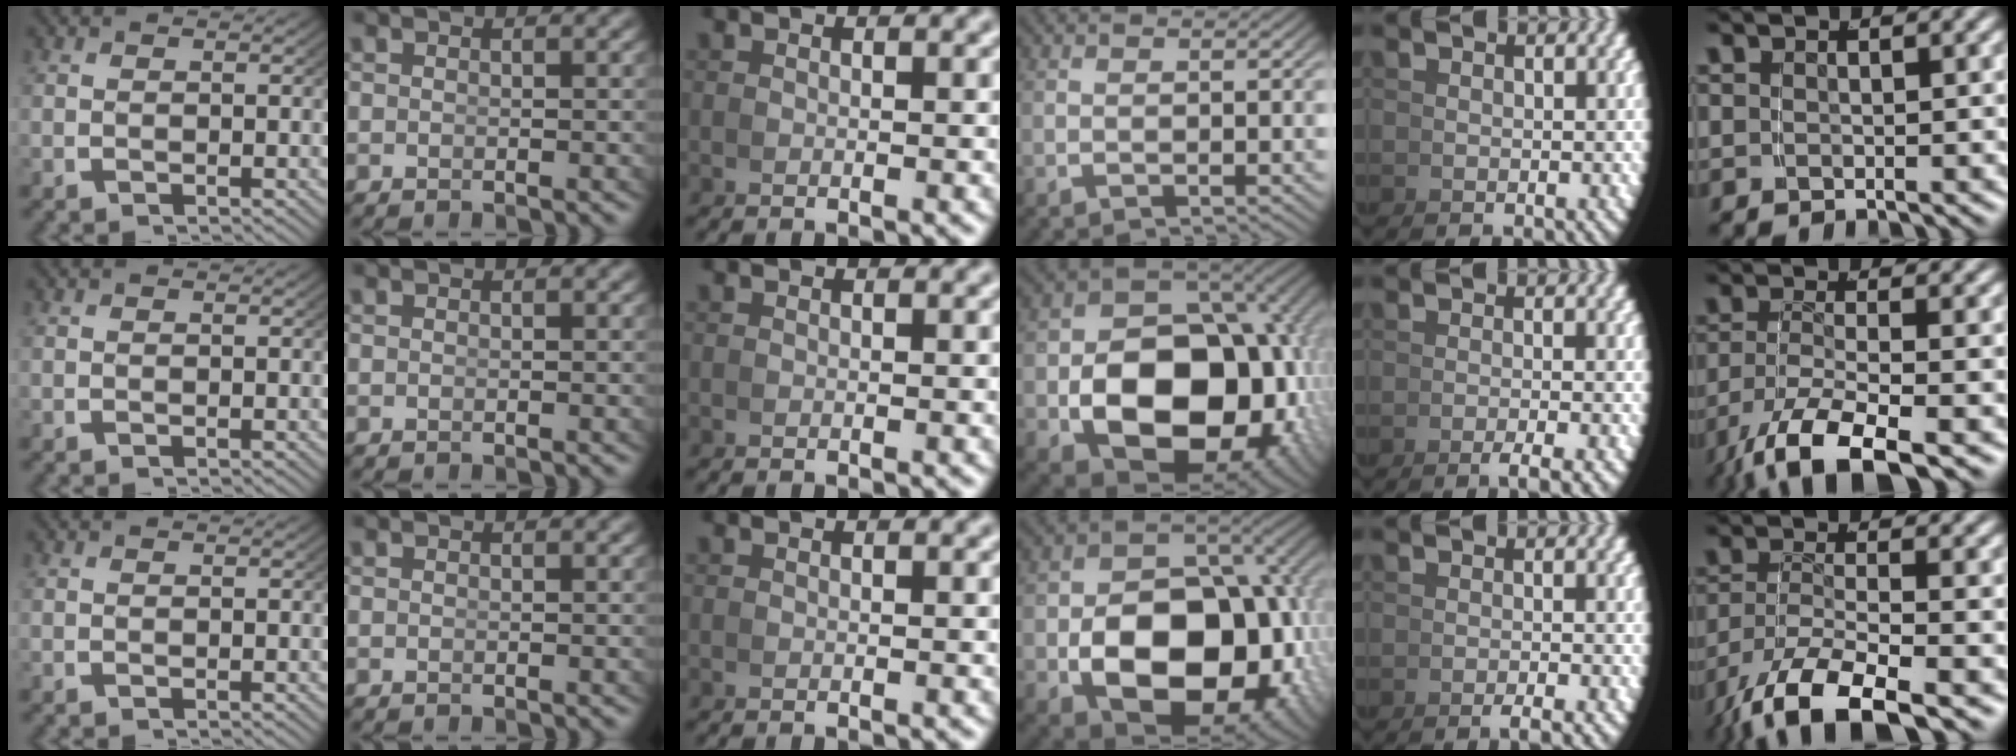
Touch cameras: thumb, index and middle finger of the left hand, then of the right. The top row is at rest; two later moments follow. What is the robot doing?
{"motion": "grasp_and_lifting", "object": "photo album"}